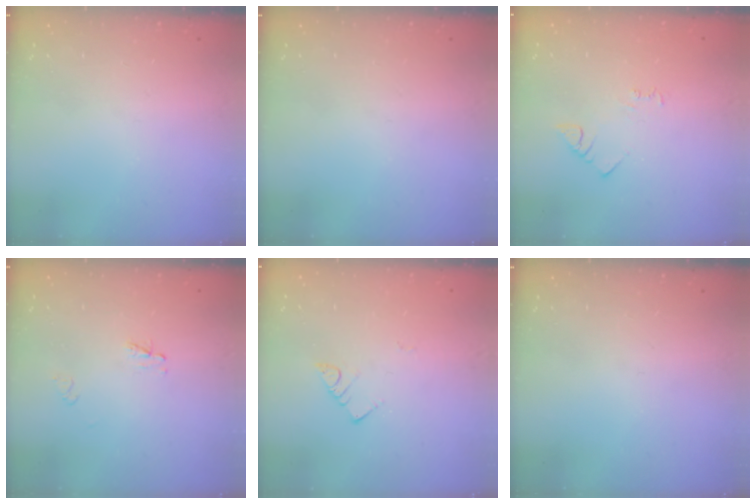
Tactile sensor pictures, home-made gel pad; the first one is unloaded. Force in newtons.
{"total": 0.0}
{"total": 4.2, "press": 4.1, "slide": 0.6}
{"total": 2.3, "press": 2.2, "slide": 0.2}
{"total": 3.0, "press": 3.0, "slide": 0.2}
{"total": 0.0}